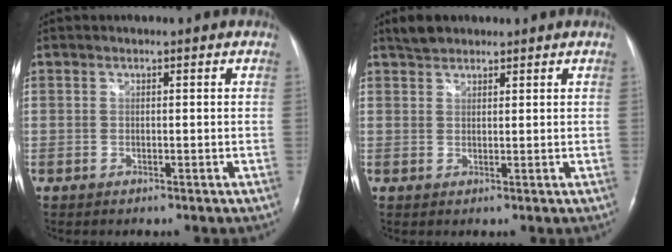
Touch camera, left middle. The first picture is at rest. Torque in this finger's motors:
{"motor_torque": [0.07, -0.02, -0.01, 0.00]}